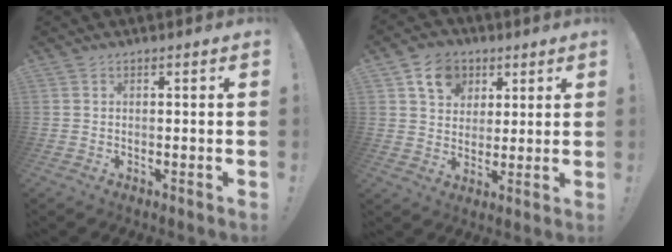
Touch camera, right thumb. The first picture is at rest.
{"total": 10.2, "force": [4.6, 8.3, 3.7], "torque": [-0.056, -0.015, 0.090]}